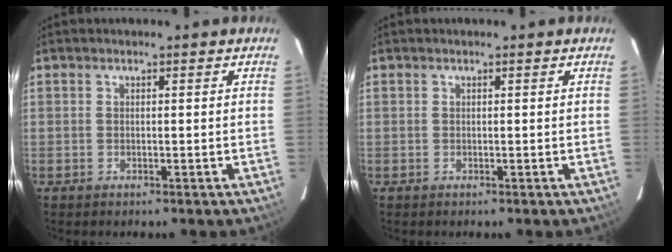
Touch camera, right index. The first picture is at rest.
{"total": 0.0}